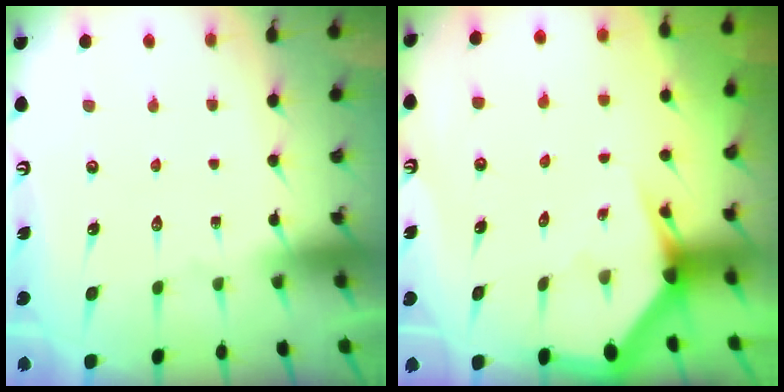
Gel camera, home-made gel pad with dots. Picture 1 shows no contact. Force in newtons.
{"total": 3.0, "press": 3.0, "slide": 0.1}